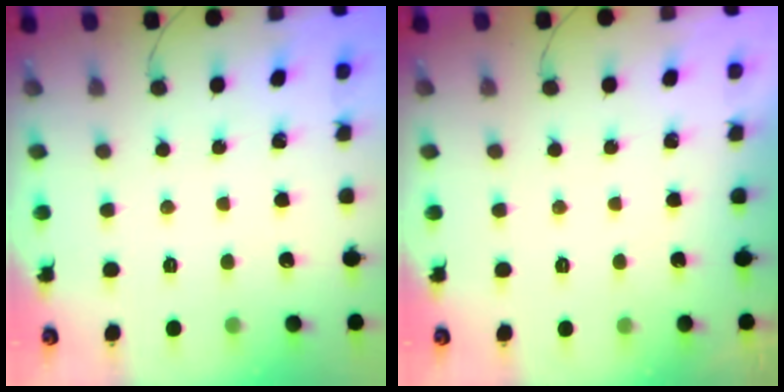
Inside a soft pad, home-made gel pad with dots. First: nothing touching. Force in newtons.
{"total": 0.0}